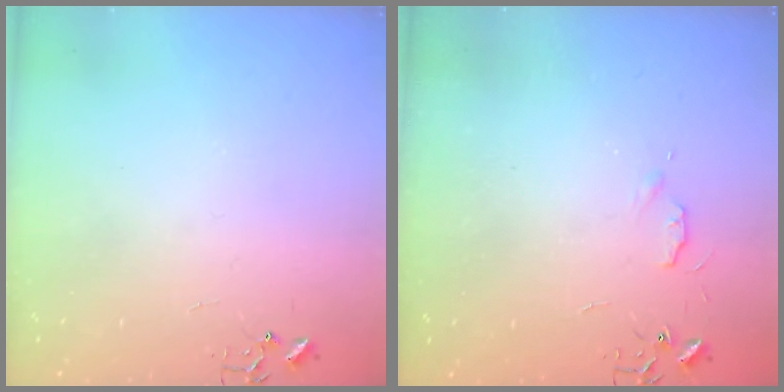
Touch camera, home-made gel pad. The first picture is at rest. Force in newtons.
{"total": 4.6, "press": 4.6, "slide": 0.7}